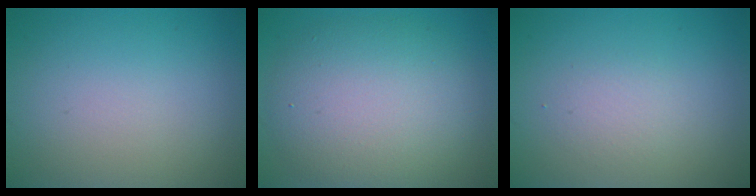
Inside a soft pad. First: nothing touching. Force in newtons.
{"total": 8.0, "press": 7.9, "slide": 0.7}
{"total": 1.5, "press": 1.5, "slide": 0.1}